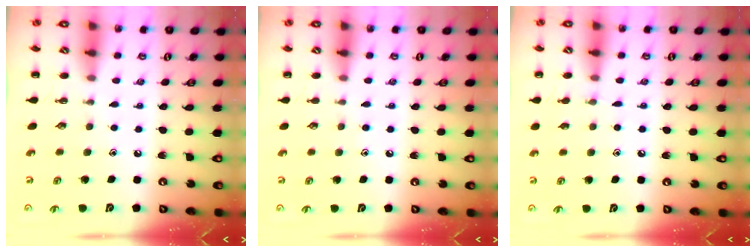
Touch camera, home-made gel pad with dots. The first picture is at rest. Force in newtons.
{"total": 4.2, "press": 3.9, "slide": 1.7}
{"total": 5.5, "press": 5.3, "slide": 1.5}